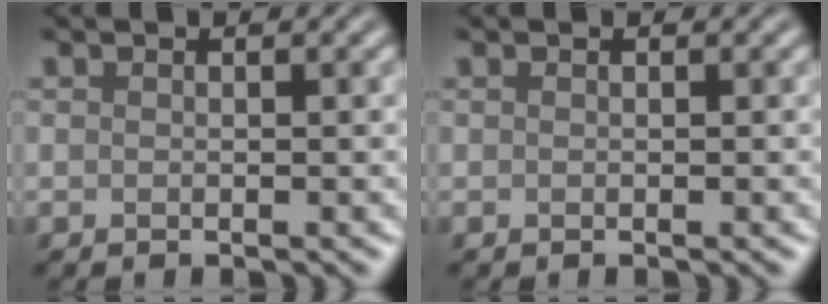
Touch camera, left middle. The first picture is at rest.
{"total": 0.0}